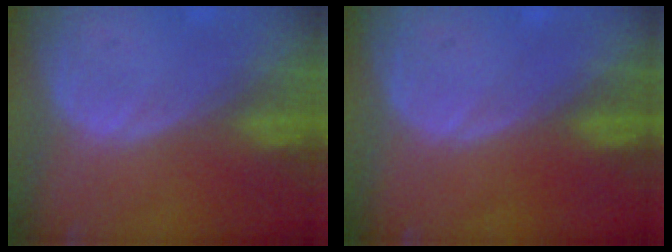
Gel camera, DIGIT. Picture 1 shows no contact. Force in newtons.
{"total": 0.0}